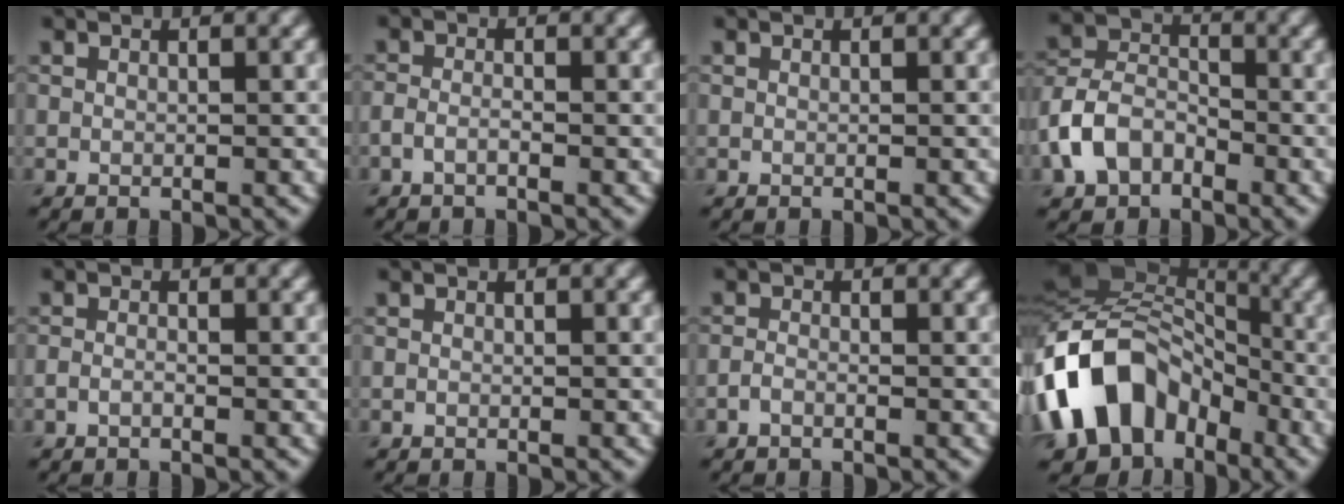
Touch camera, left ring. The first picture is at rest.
{"total": 1.1, "force": [-0.8, 0.4, 0.8], "torque": [-0.019, 0.001, -0.018]}
{"total": 0.0}
{"total": 5.2, "force": [-2.7, 3.5, 2.8], "torque": [-0.057, 0.006, -0.060]}
{"total": 0.8, "force": [-0.5, 0.2, 0.5], "torque": [-0.012, 0.000, -0.012]}
{"total": 0.0}
{"total": 0.9, "force": [-0.7, 0.4, 0.5], "torque": [-0.012, 0.000, -0.016]}
{"total": 13.7, "force": [-4.9, 9.8, 8.2], "torque": [-0.153, 0.006, -0.106]}